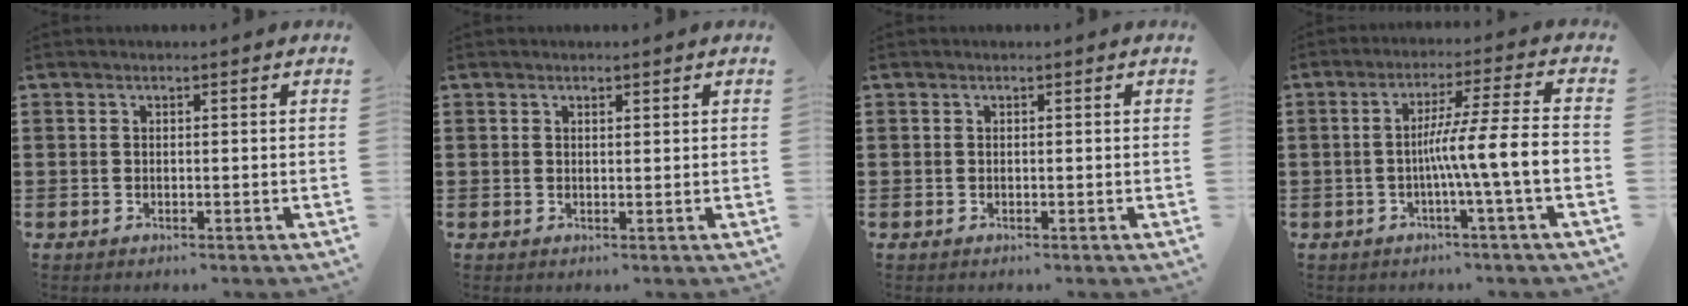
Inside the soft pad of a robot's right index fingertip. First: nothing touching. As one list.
[{"total": 0.6, "force": [0.4, 0.3, 0.3], "torque": [-0.006, 0.000, 0.009]}, {"total": 0.0}, {"total": 9.0, "force": [-2.2, -0.8, 8.7], "torque": [-0.152, -0.006, -0.044]}]